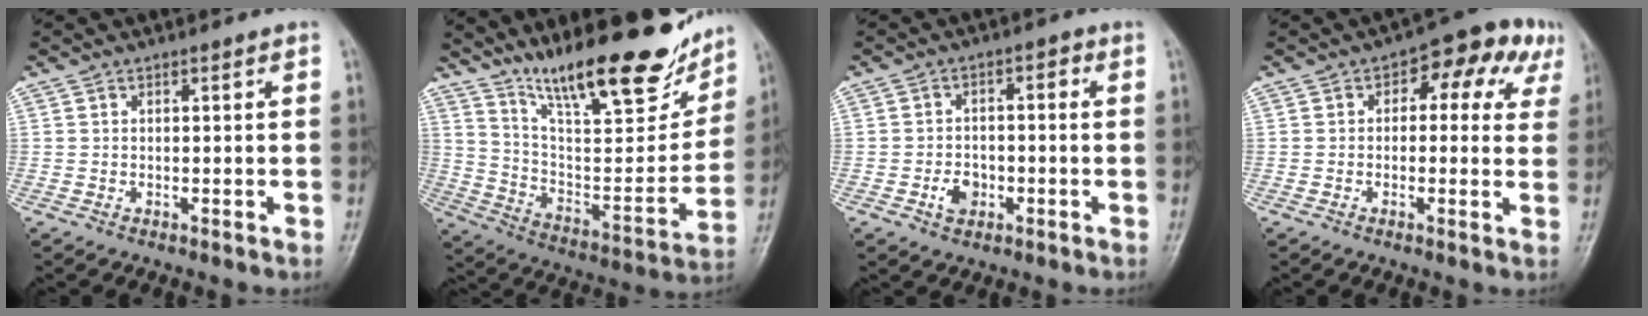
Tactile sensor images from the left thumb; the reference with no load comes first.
{"total": 24.3, "force": [17.4, 6.8, 15.6], "torque": [-0.201, -0.077, 0.288]}
{"total": 5.1, "force": [-1.8, 3.9, 2.7], "torque": [-0.025, 0.021, -0.032]}
{"total": 9.7, "force": [3.4, 6.1, 6.8], "torque": [-0.028, 0.021, 0.030]}